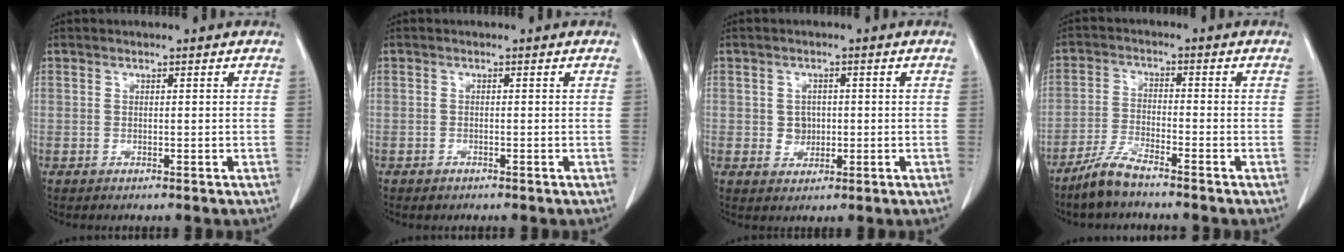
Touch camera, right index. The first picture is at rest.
{"total": 0.7, "force": [-0.6, 0.4, 0.2], "torque": [-0.005, 0.001, -0.009]}
{"total": 1.7, "force": [-0.2, 1.5, 0.7], "torque": [-0.011, 0.004, 0.002]}
{"total": 5.5, "force": [-4.6, 0.4, 2.9], "torque": [-0.066, -0.014, -0.098]}